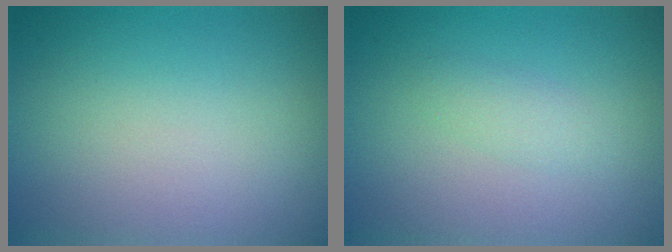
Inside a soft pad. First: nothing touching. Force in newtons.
{"total": 1.3, "press": 1.3, "slide": 0.1}